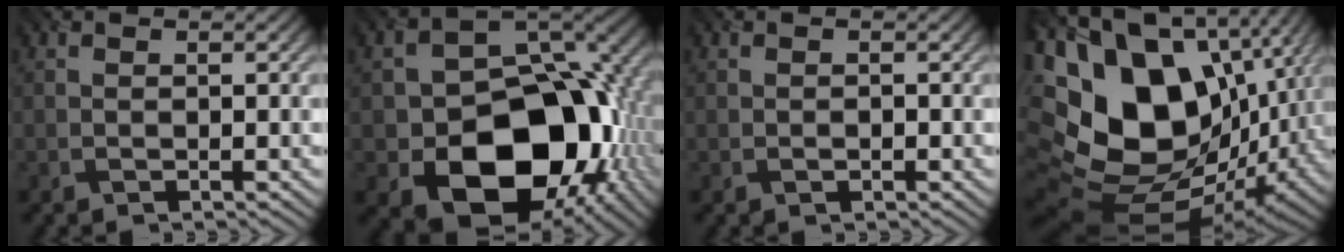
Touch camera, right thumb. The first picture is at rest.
{"total": 17.4, "force": [-5.0, 12.5, 11.1], "torque": [-0.149, -0.046, -0.074]}
{"total": 0.8, "force": [-0.3, 0.5, 0.5], "torque": [-0.007, -0.001, -0.005]}
{"total": 22.4, "force": [1.3, 16.5, 15.2], "torque": [-0.337, -0.037, 0.067]}